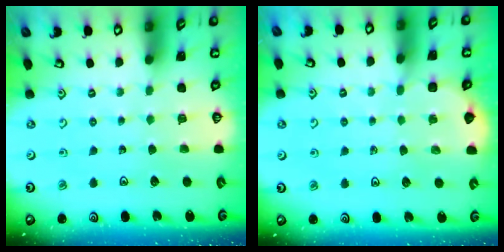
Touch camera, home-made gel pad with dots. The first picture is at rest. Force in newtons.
{"total": 2.3, "press": 2.3, "slide": 0.2}